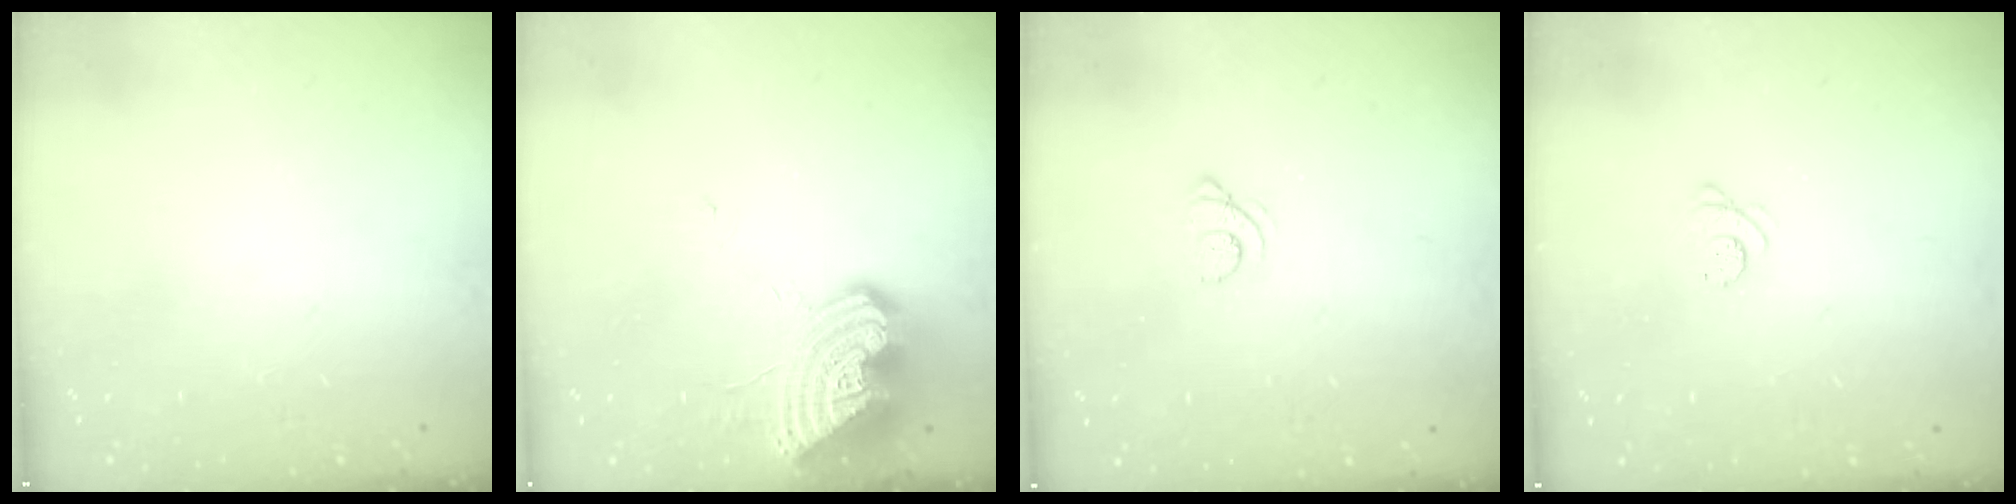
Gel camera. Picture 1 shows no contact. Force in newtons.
{"total": 14.8, "press": 14.7, "slide": 2.1}
{"total": 1.7, "press": 1.7, "slide": 0.2}
{"total": 2.8, "press": 2.8, "slide": 0.4}